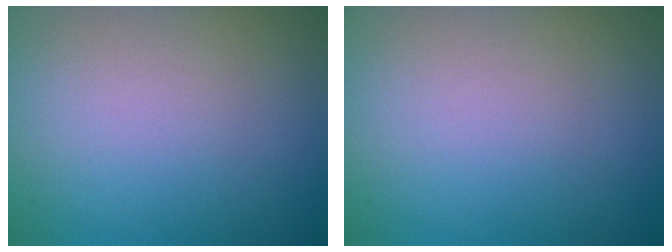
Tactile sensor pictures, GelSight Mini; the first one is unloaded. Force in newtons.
{"total": 0.0}